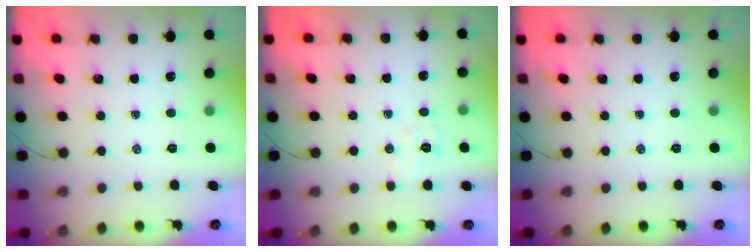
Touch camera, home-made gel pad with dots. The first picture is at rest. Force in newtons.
{"total": 5.4, "press": 5.2, "slide": 1.3}
{"total": 0.0}